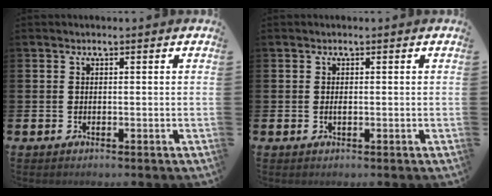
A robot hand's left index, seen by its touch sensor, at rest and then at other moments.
{"total": 0.6, "force": [-0.1, 0.2, 0.5], "torque": [-0.017, 0.002, 0.000]}